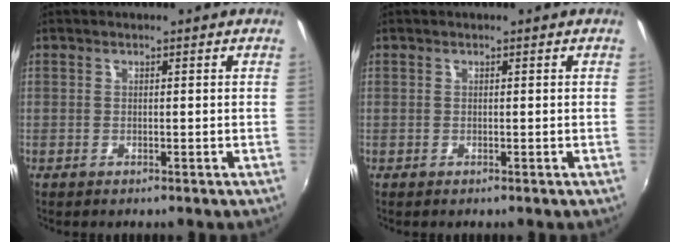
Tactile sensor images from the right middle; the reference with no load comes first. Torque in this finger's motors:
{"motor_torque": [-0.05, -0.09, 0.06, 0.00]}